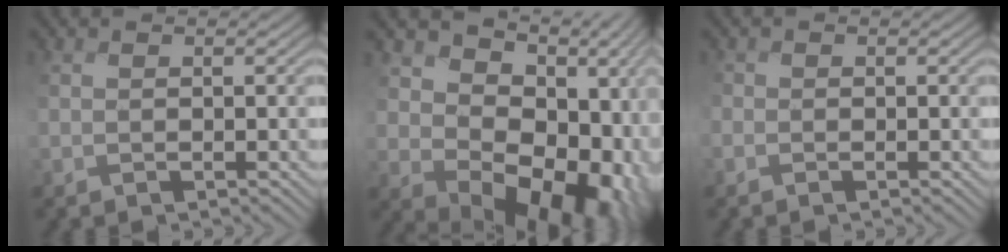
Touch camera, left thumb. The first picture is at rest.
{"total": 15.3, "force": [1.0, 10.5, 11.0], "torque": [-0.139, -0.044, 0.065]}
{"total": 1.5, "force": [-0.7, 1.3, -0.3], "torque": [0.000, 0.008, -0.027]}